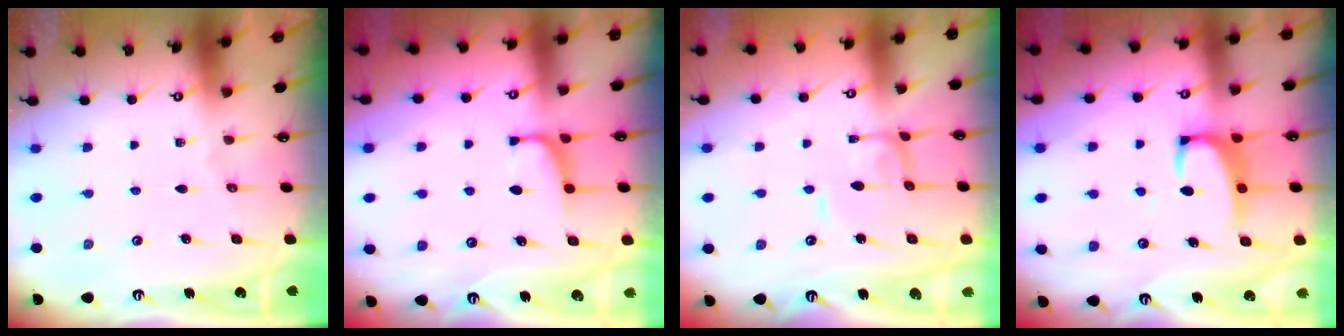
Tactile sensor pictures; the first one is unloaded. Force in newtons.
{"total": 0.8, "press": 0.6, "slide": 0.5}
{"total": 1.4, "press": 1.3, "slide": 0.3}
{"total": 3.4, "press": 3.3, "slide": 0.8}